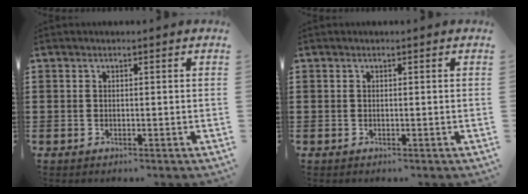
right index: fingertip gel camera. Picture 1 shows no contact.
{"total": 0.0}